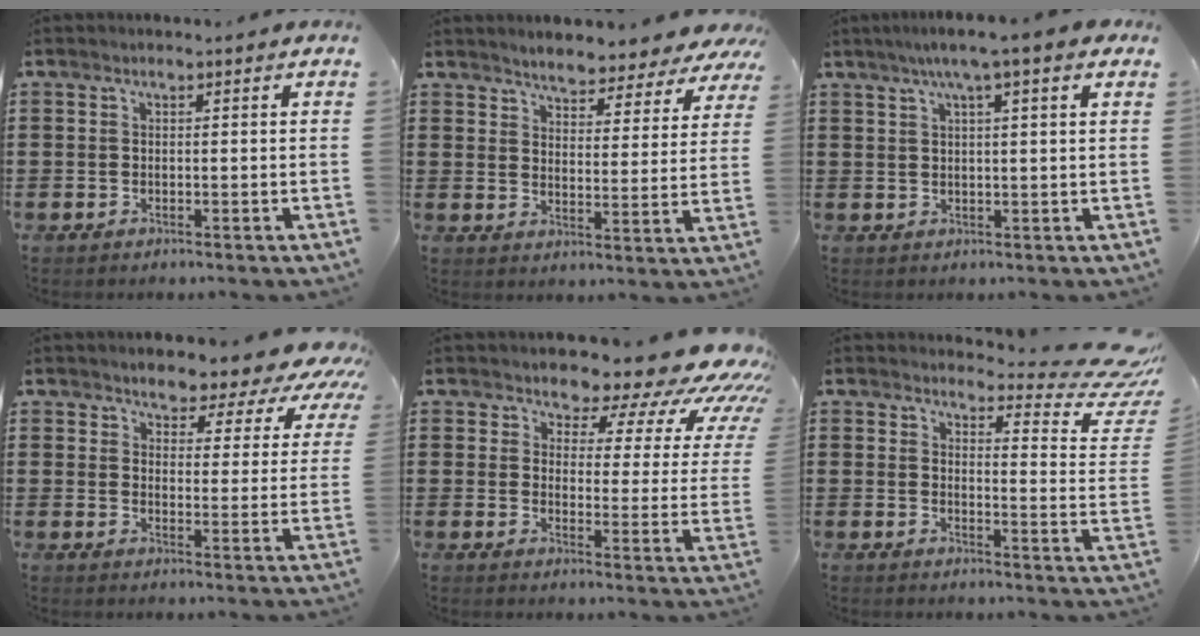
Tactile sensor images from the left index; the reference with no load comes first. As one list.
[{"total": 3.8, "force": [3.8, 0.0, -0.3], "torque": [-0.022, -0.036, 0.060]}, {"total": 4.5, "force": [2.6, -0.4, 3.7], "torque": [-0.077, 0.003, 0.043]}, {"total": 4.0, "force": [3.8, 1.0, 0.6], "torque": [-0.031, -0.035, 0.059]}, {"total": 7.6, "force": [6.1, 2.9, 3.5], "torque": [-0.065, -0.049, 0.101]}, {"total": 6.0, "force": [4.9, 1.0, 3.2], "torque": [-0.045, -0.050, 0.076]}]